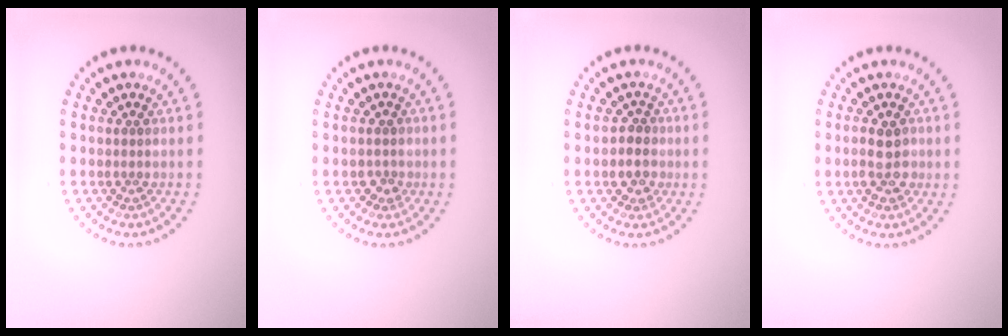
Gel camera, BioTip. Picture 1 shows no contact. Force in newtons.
{"total": 0.9, "press": 0.8, "slide": 0.5}
{"total": 2.4, "press": 2.2, "slide": 0.8}
{"total": 2.8, "press": 2.8, "slide": 0.3}